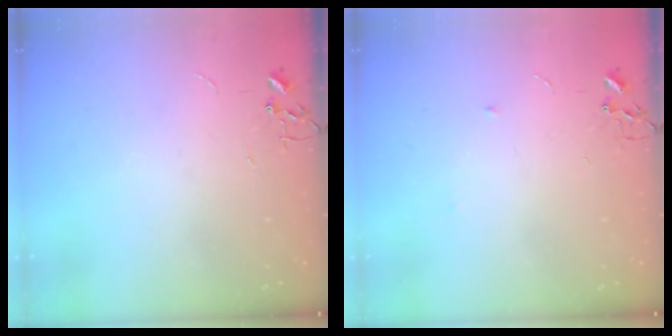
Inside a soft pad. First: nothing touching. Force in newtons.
{"total": 3.8, "press": 3.7, "slide": 1.0}